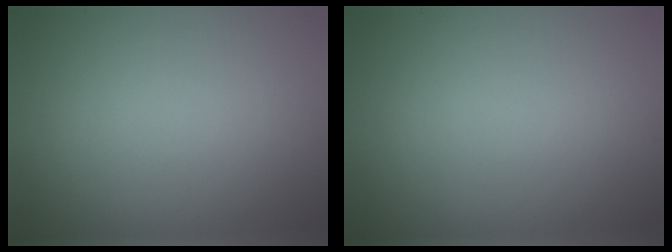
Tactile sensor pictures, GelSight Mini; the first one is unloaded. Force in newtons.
{"total": 0.0}